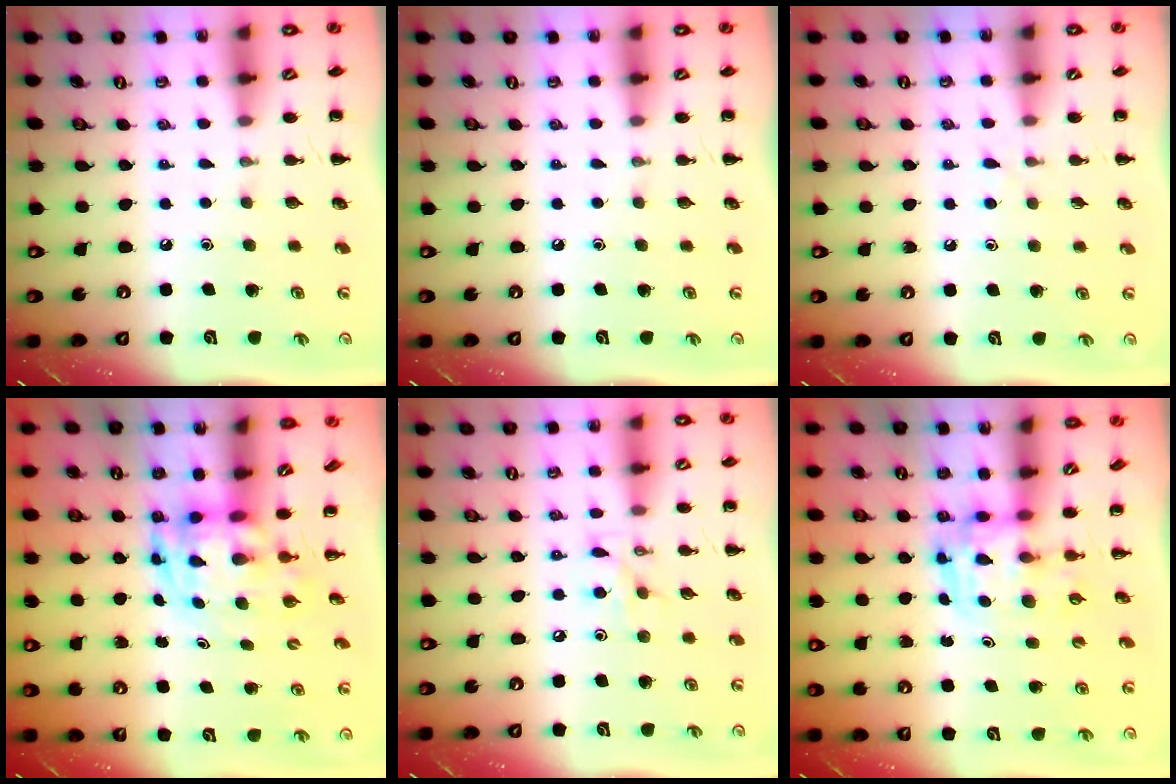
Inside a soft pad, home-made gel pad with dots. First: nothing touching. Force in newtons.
{"total": 0.0}
{"total": 4.3, "press": 4.1, "slide": 1.6}
{"total": 3.6, "press": 3.5, "slide": 0.8}
{"total": 5.9, "press": 5.8, "slide": 1.0}
{"total": 3.6, "press": 3.5, "slide": 0.6}